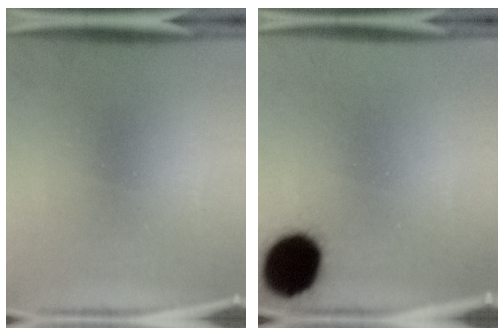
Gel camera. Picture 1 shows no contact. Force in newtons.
{"total": 16.8}